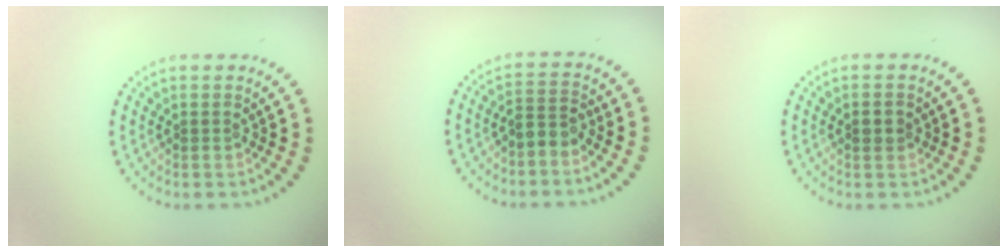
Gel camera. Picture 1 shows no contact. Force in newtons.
{"total": 1.9, "press": 1.6, "slide": 1.0}
{"total": 1.5, "press": 1.5, "slide": 0.2}